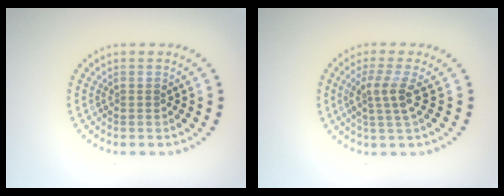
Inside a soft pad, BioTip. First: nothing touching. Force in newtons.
{"total": 2.6, "press": 2.0, "slide": 1.7}